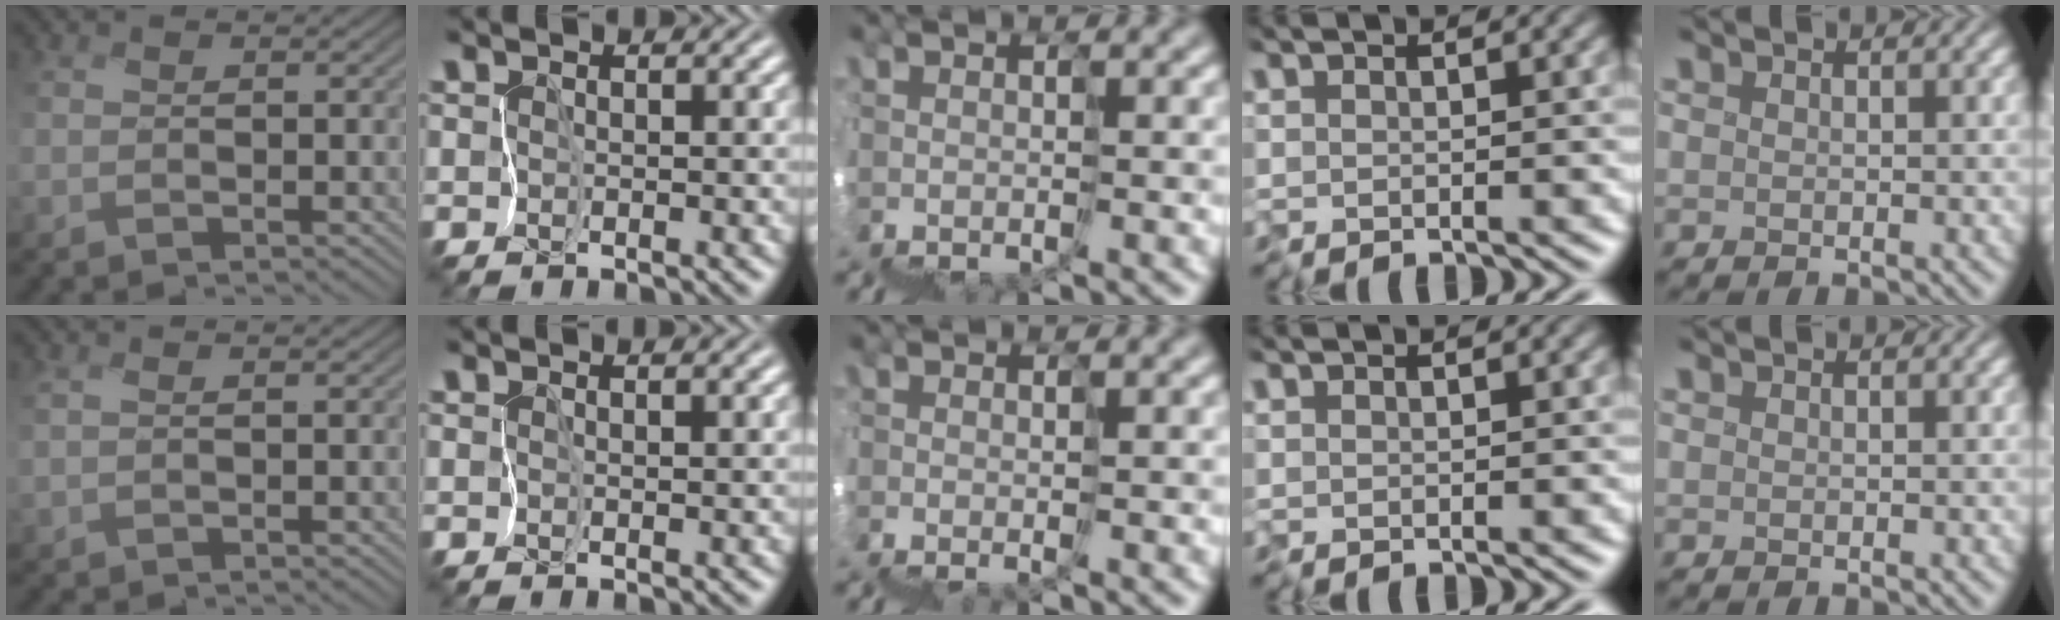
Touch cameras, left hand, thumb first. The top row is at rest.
{"thumb": {"total": 1.0, "force": [0.4, 0.2, 0.9], "torque": [-0.027, 0.001, 0.011]}, "index": {"total": 0.6, "force": [0.4, 0.0, 0.4], "torque": [-0.006, -0.003, 0.009]}, "middle": {"total": 2.6, "force": [-1.0, 1.0, 2.2], "torque": [-0.027, -0.014, -0.012]}}